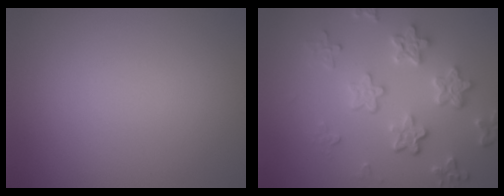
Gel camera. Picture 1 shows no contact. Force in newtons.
{"total": 5.3, "press": 4.1, "slide": 3.4}